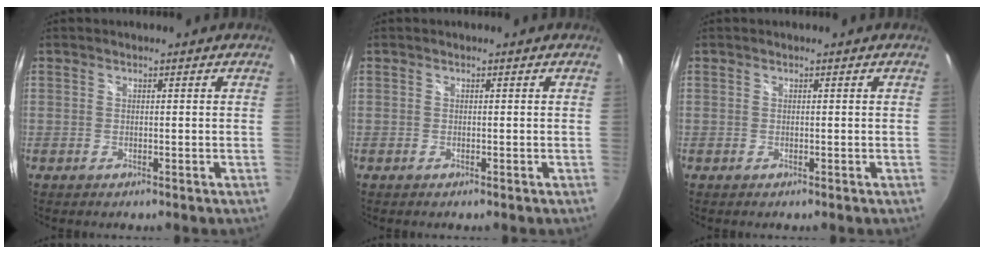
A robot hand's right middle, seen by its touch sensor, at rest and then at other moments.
{"total": 0.0}
{"total": 0.0}